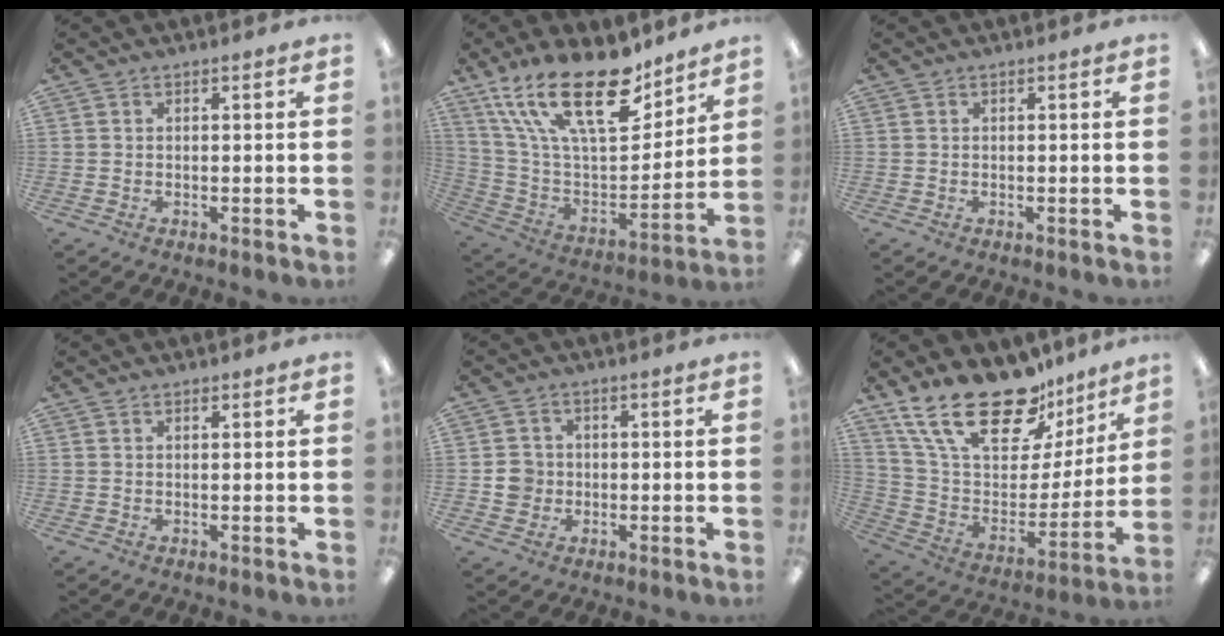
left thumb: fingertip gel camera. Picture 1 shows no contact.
{"total": 25.4, "force": [16.4, 10.5, 16.3], "torque": [-0.304, -0.096, 0.288]}
{"total": 0.0}
{"total": 0.9, "force": [0.8, 0.4, 0.2], "torque": [-0.005, -0.001, 0.015]}
{"total": 4.6, "force": [-0.3, 4.5, 1.0], "torque": [-0.007, 0.005, -0.006]}
{"total": 25.3, "force": [17.9, 11.5, 13.8], "torque": [-0.239, -0.116, 0.320]}